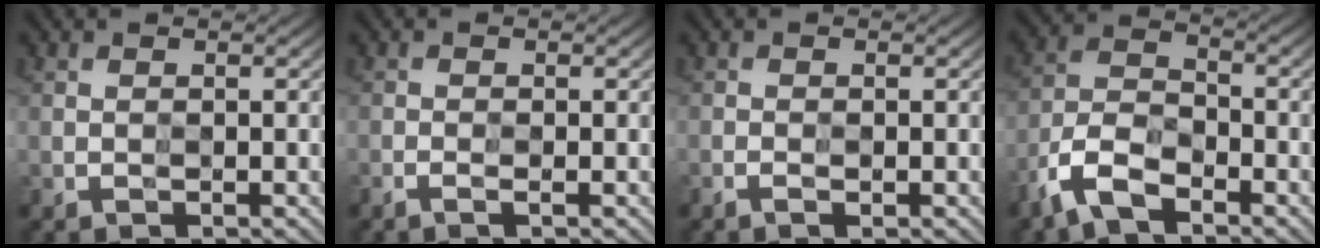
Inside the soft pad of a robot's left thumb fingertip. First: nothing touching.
{"total": 0.7, "force": [-0.6, -0.2, 0.4], "torque": [-0.004, -0.001, -0.015]}
{"total": 0.9, "force": [-0.7, 0.1, 0.5], "torque": [-0.008, -0.002, -0.016]}
{"total": 7.7, "force": [-5.7, 3.3, 4.0], "torque": [-0.080, -0.004, -0.123]}